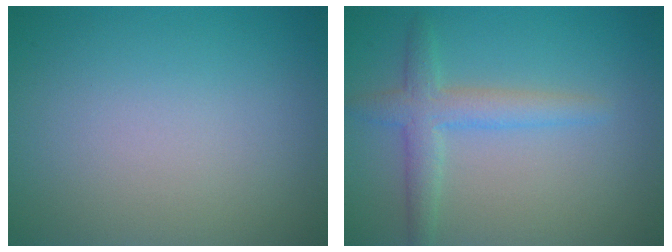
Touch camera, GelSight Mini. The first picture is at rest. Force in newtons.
{"total": 3.1, "press": 3.1, "slide": 0.1}